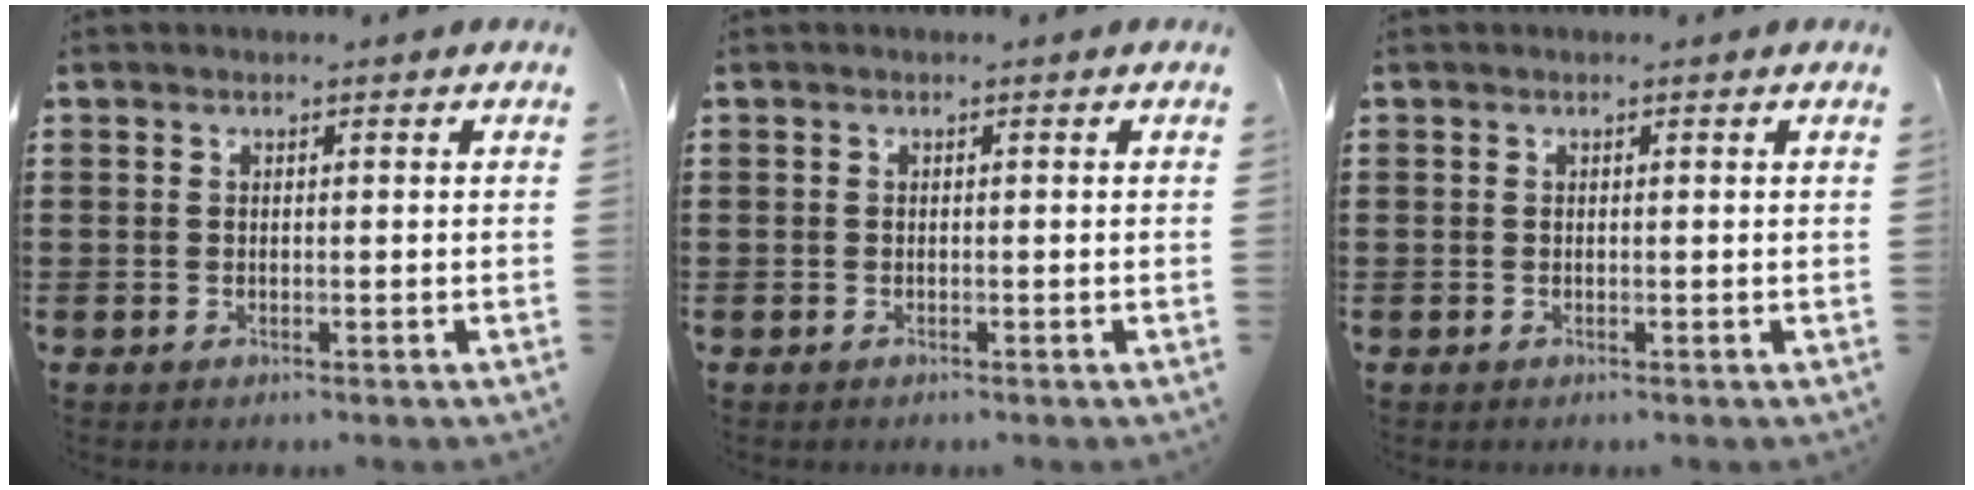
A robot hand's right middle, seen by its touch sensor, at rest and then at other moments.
{"total": 0.0}
{"total": 0.0}